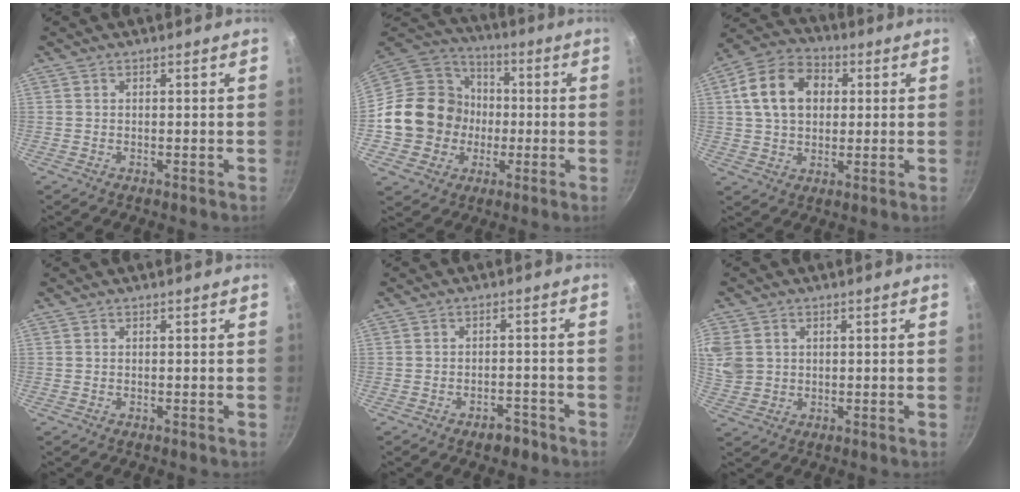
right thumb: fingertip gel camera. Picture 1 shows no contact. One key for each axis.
{"total": 18.3, "fx": -1.8, "fy": 16.9, "fz": 7.0, "tx": -0.094, "ty": 0.038, "tz": -0.026}
{"total": 13.5, "fx": 2.8, "fy": 9.9, "fz": 8.7, "tx": -0.134, "ty": 0.017, "tz": 0.035}
{"total": 0.0}
{"total": 3.9, "fx": -2.7, "fy": 2.1, "fz": 1.8, "tx": -0.011, "ty": 0.027, "tz": -0.026}
{"total": 2.1, "fx": 0.5, "fy": 1.7, "fz": 1.1, "tx": -0.020, "ty": 0.003, "tz": 0.014}